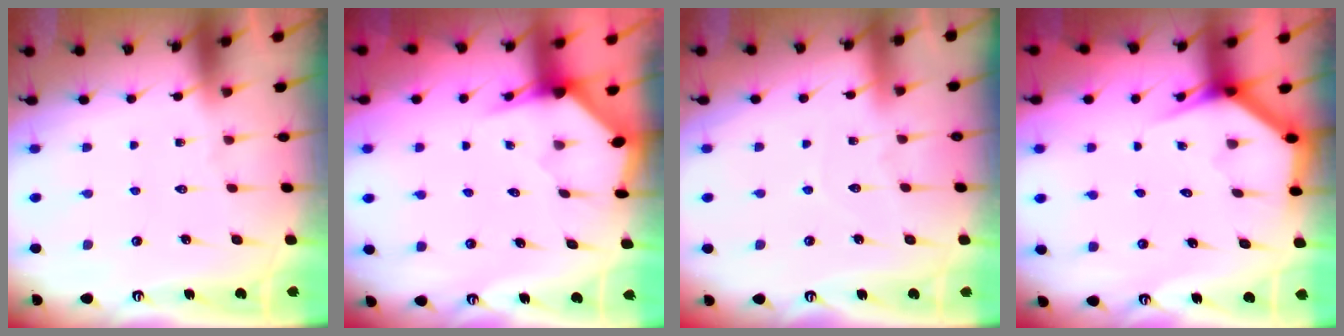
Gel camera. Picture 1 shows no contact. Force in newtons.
{"total": 3.3, "press": 3.3, "slide": 0.3}
{"total": 3.7, "press": 3.7, "slide": 0.4}
{"total": 3.4, "press": 3.4, "slide": 0.2}